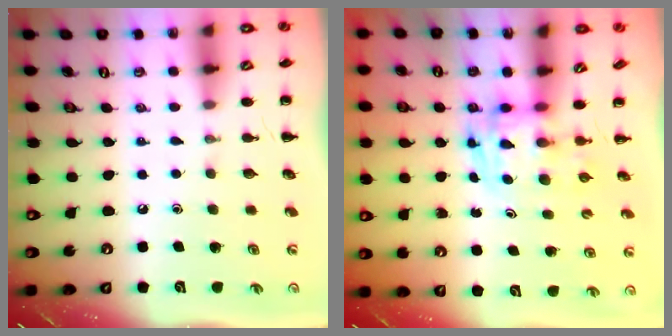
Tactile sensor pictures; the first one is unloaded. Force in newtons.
{"total": 3.4, "press": 3.4, "slide": 0.6}